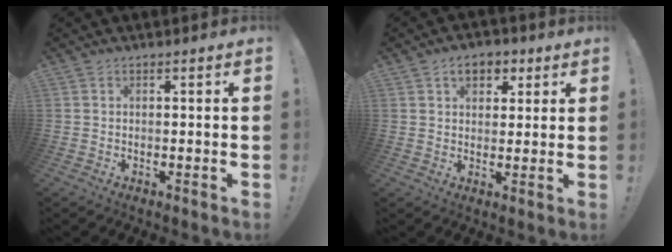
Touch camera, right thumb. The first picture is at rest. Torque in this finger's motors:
{"motor_torque": [0.83, 1.05, 0.51, 0.24, 0.00]}